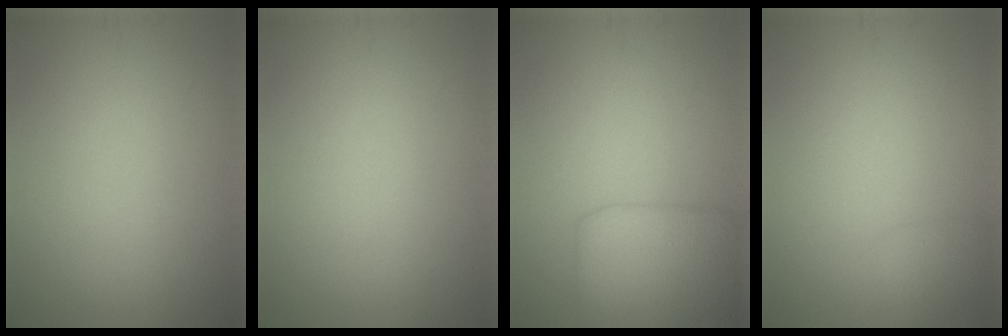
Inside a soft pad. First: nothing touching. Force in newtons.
{"total": 0.0}
{"total": 4.6, "press": 4.6, "slide": 0.2}
{"total": 1.3, "press": 1.3, "slide": 0.1}